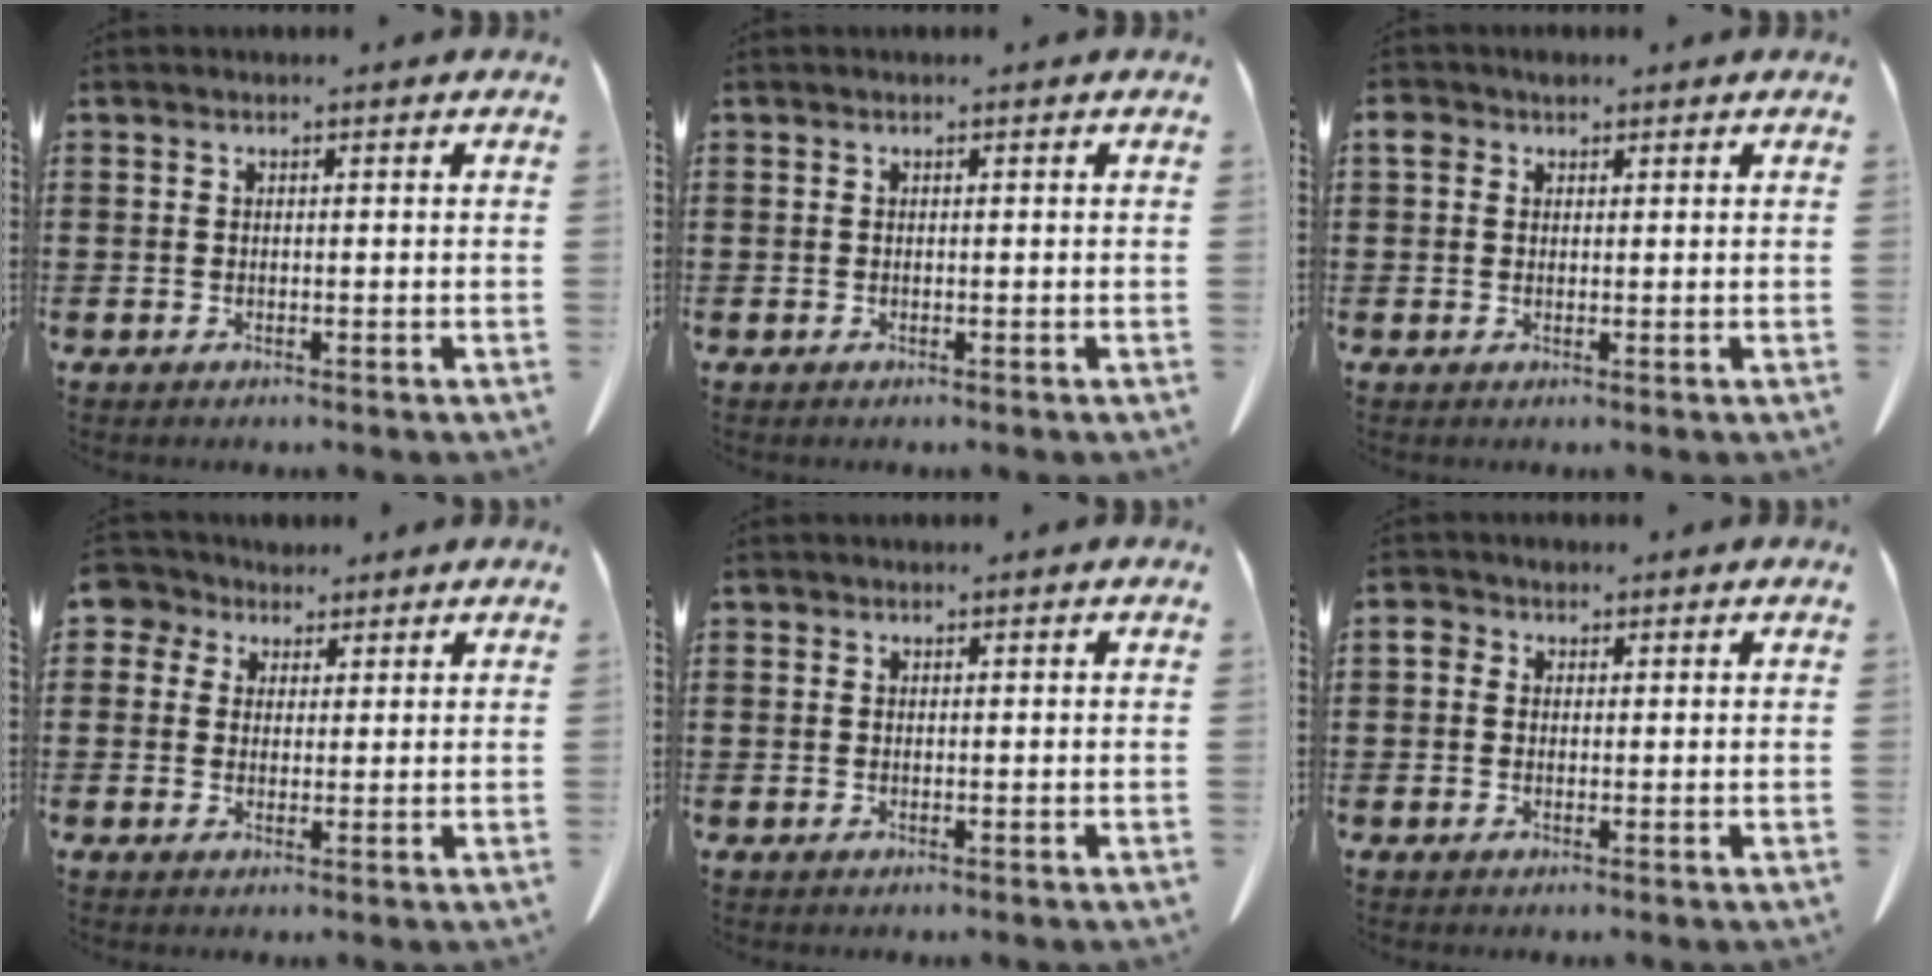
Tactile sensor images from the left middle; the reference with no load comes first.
{"total": 0.0}
{"total": 2.5, "force": [1.4, 1.7, 1.1], "torque": [-0.029, 0.007, 0.026]}
{"total": 4.0, "force": [2.5, 3.0, 0.6], "torque": [-0.024, 0.006, 0.044]}
{"total": 0.0}
{"total": 1.6, "force": [0.6, 1.4, 0.6], "torque": [-0.017, 0.007, 0.009]}